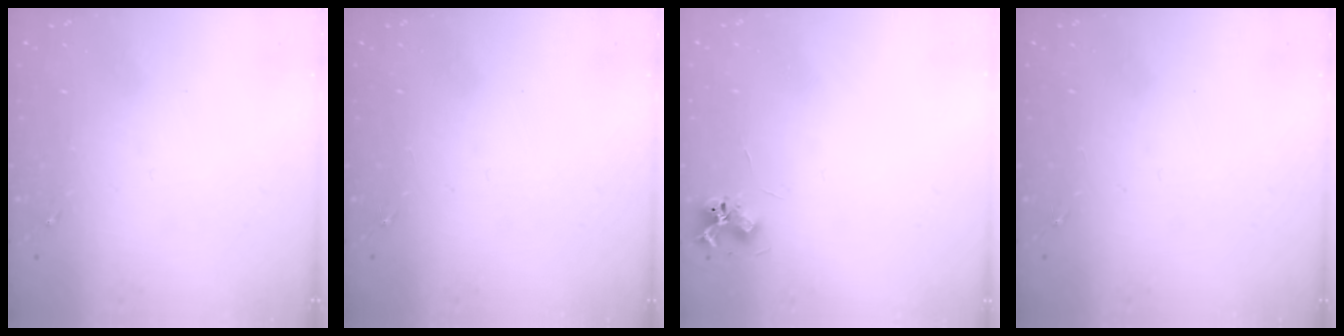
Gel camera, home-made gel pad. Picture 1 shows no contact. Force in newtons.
{"total": 0.0}
{"total": 6.5, "press": 6.5, "slide": 0.8}
{"total": 0.0}